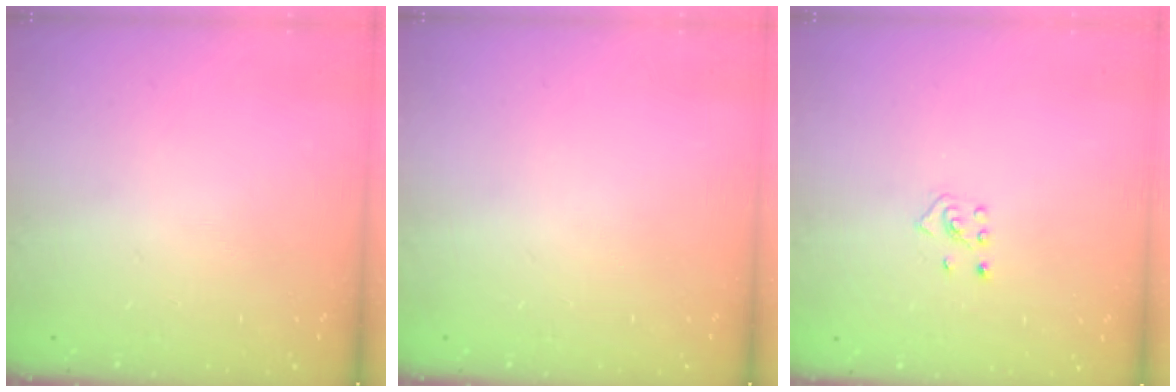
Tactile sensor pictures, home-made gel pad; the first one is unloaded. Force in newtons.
{"total": 0.0}
{"total": 2.5, "press": 2.4, "slide": 0.7}